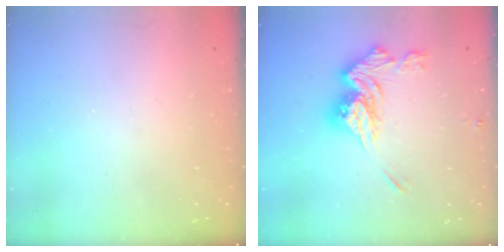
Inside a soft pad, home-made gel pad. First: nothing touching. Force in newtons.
{"total": 15.3, "press": 15.2, "slide": 0.3}